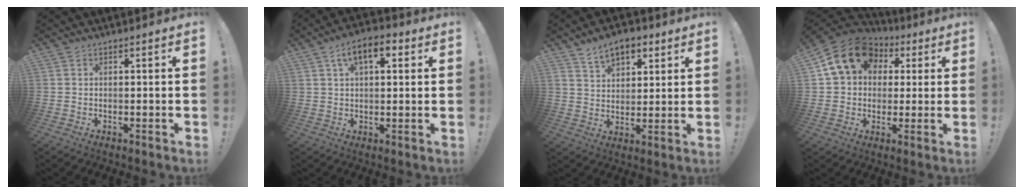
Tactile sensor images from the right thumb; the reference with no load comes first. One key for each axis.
{"total": 8.5, "fx": 3.3, "fy": 4.1, "fz": 6.6, "tx": -0.098, "ty": -0.001, "tz": 0.056}
{"total": 8.9, "fx": 5.5, "fy": 5.4, "fz": 4.4, "tx": -0.063, "ty": -0.023, "tz": 0.104}
{"total": 15.1, "fx": 5.6, "fy": 11.7, "fz": 7.8, "tx": -0.112, "ty": -0.014, "tz": 0.104}